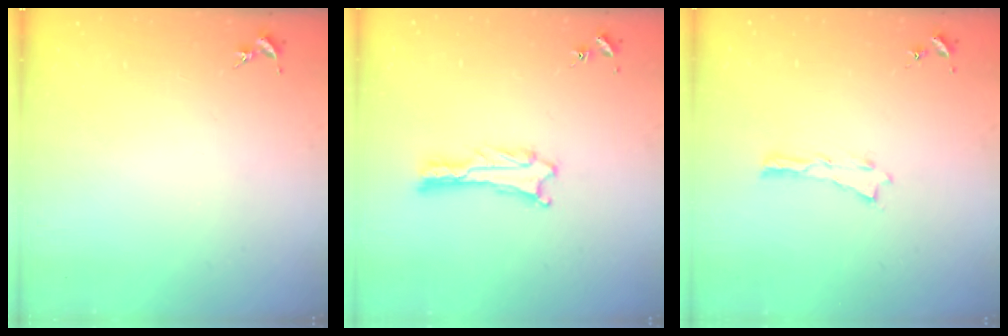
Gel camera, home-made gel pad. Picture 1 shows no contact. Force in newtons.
{"total": 1.3, "press": 1.3, "slide": 0.0}
{"total": 0.0}